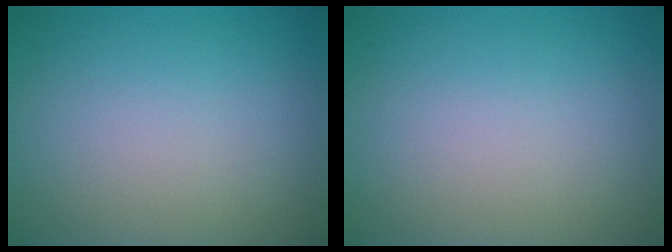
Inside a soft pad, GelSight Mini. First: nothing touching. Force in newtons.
{"total": 0.0}